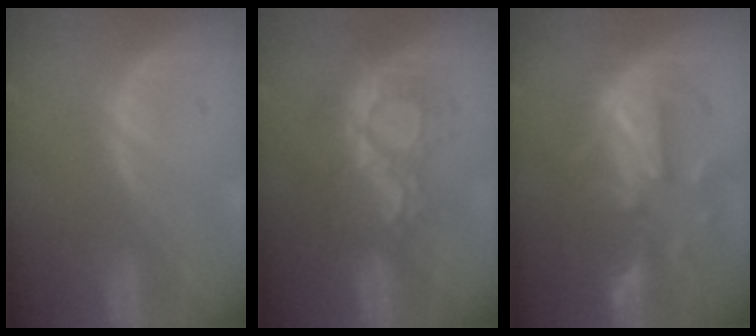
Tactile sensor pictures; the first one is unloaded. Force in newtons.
{"total": 9.2, "press": 7.9, "slide": 4.7}
{"total": 9.8, "press": 8.9, "slide": 4.2}